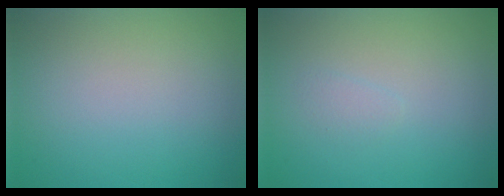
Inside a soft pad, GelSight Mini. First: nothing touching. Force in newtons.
{"total": 0.7, "press": 0.7, "slide": 0.0}